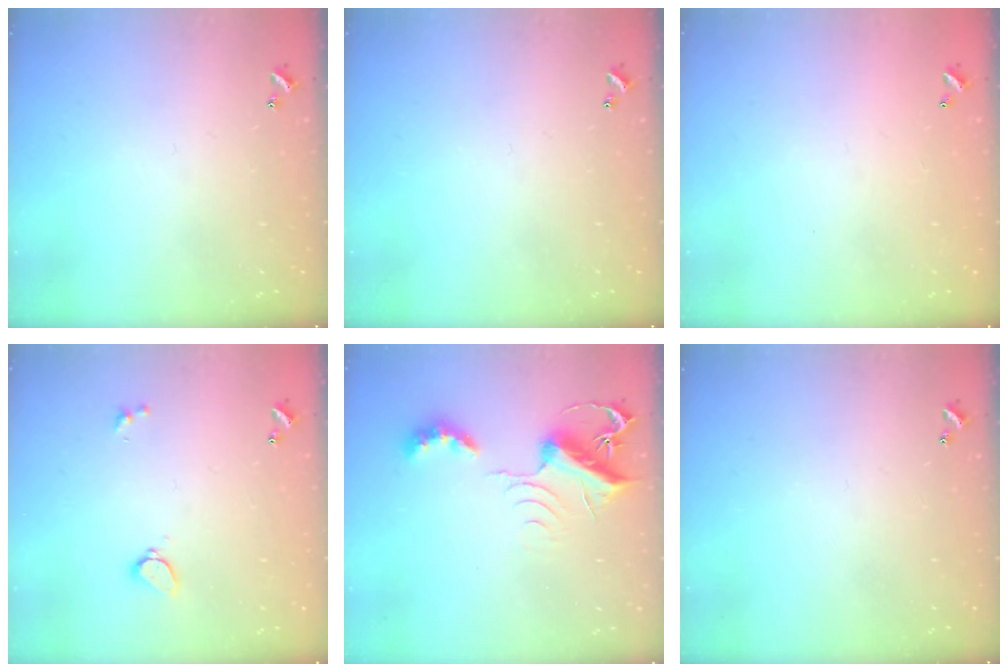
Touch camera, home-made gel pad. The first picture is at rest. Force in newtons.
{"total": 0.0}
{"total": 2.9, "press": 2.9, "slide": 0.1}
{"total": 3.0, "press": 2.4, "slide": 1.8}
{"total": 10.3, "press": 10.2, "slide": 1.0}
{"total": 0.0}